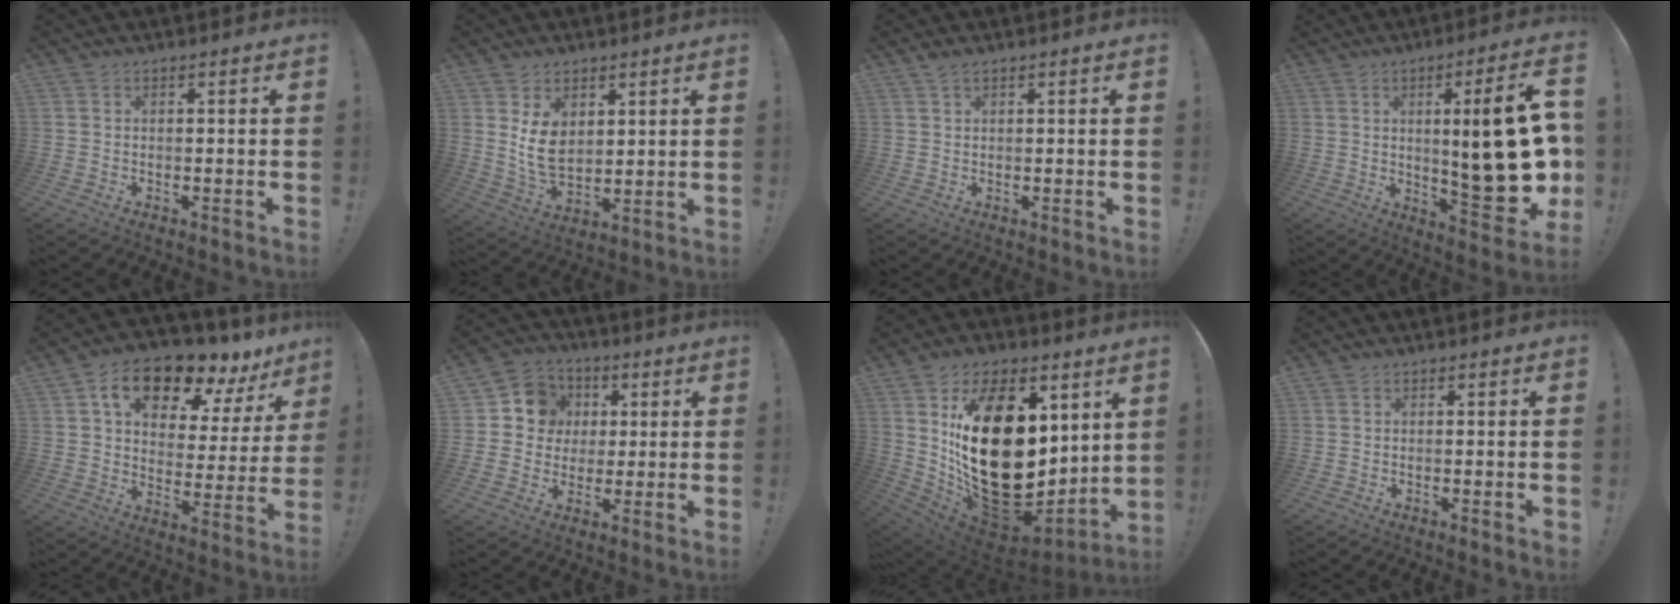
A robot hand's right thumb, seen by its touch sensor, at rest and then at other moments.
{"total": 9.6, "force": [3.5, 7.1, 5.5], "torque": [-0.106, -0.018, 0.071]}
{"total": 2.0, "force": [1.4, 0.4, 1.4], "torque": [-0.032, 0.001, 0.026]}
{"total": 23.4, "force": [1.0, 6.3, 22.5], "torque": [-0.309, -0.015, 0.022]}
{"total": 14.3, "force": [9.7, 6.6, 8.2], "torque": [-0.127, -0.069, 0.162]}
{"total": 9.7, "force": [1.5, 9.2, 2.6], "torque": [-0.036, 0.004, 0.035]}
{"total": 32.6, "force": [4.2, 20.6, 24.9], "torque": [-0.448, -0.039, 0.116]}
{"total": 1.0, "force": [-0.3, -0.4, 0.8], "torque": [-0.017, 0.000, -0.006]}